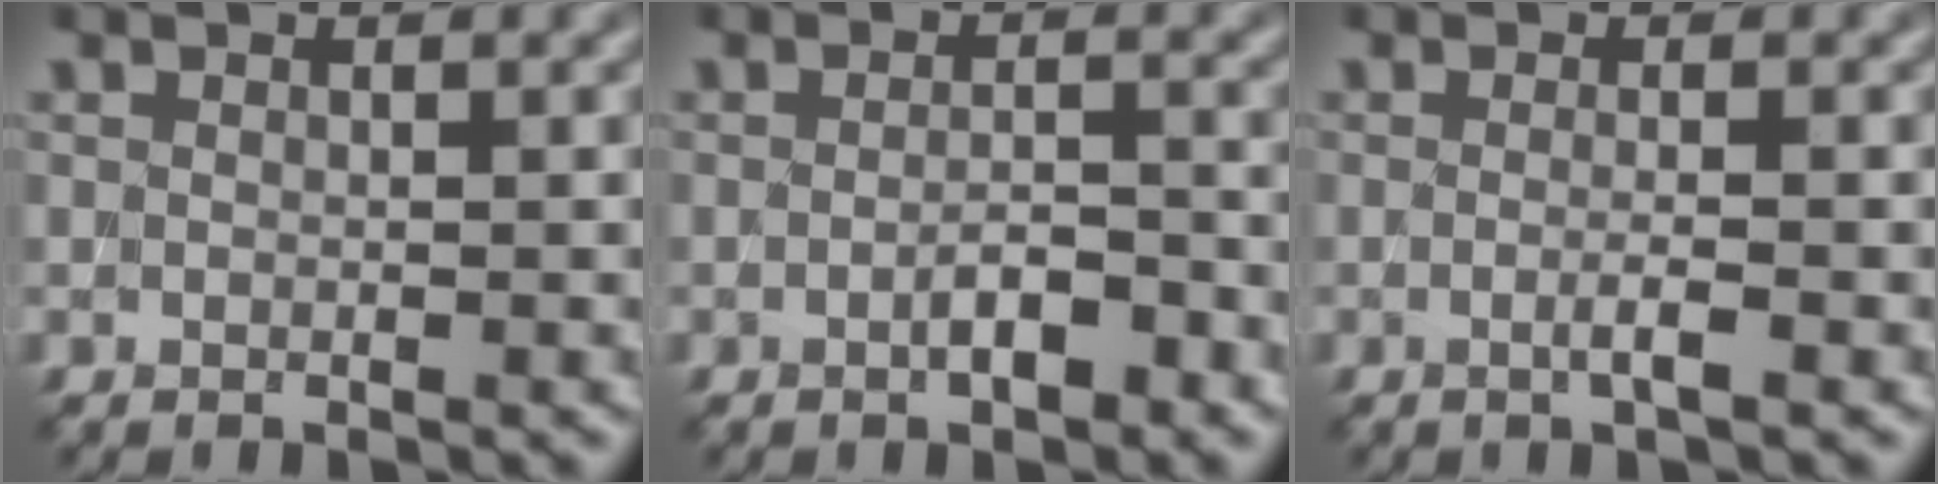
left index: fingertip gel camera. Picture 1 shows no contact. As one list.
[{"total": 2.2, "force": [-0.9, 0.6, 1.8], "torque": [-0.033, 0.004, -0.017]}, {"total": 1.6, "force": [-0.3, 0.3, 1.5], "torque": [-0.024, -0.003, -0.010]}]